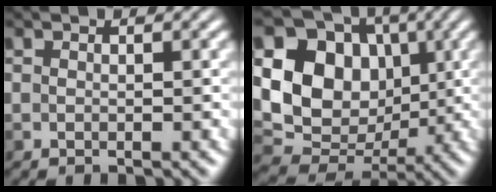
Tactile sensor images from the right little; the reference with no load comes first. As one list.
[{"total": 10.8, "force": [1.7, 8.7, 6.2], "torque": [-0.114, 0.011, 0.020]}]